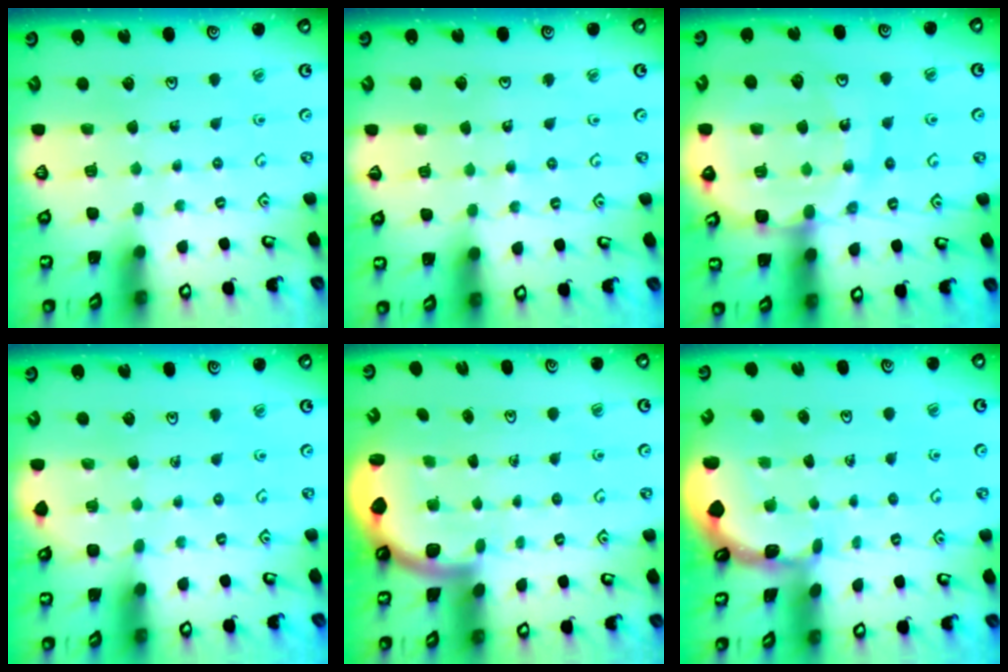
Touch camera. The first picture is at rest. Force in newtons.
{"total": 3.5, "press": 3.5, "slide": 0.1}
{"total": 16.4, "press": 16.1, "slide": 3.1}
{"total": 3.4, "press": 3.4, "slide": 0.4}
{"total": 2.0, "press": 2.0, "slide": 0.3}
{"total": 1.5, "press": 1.5, "slide": 0.2}